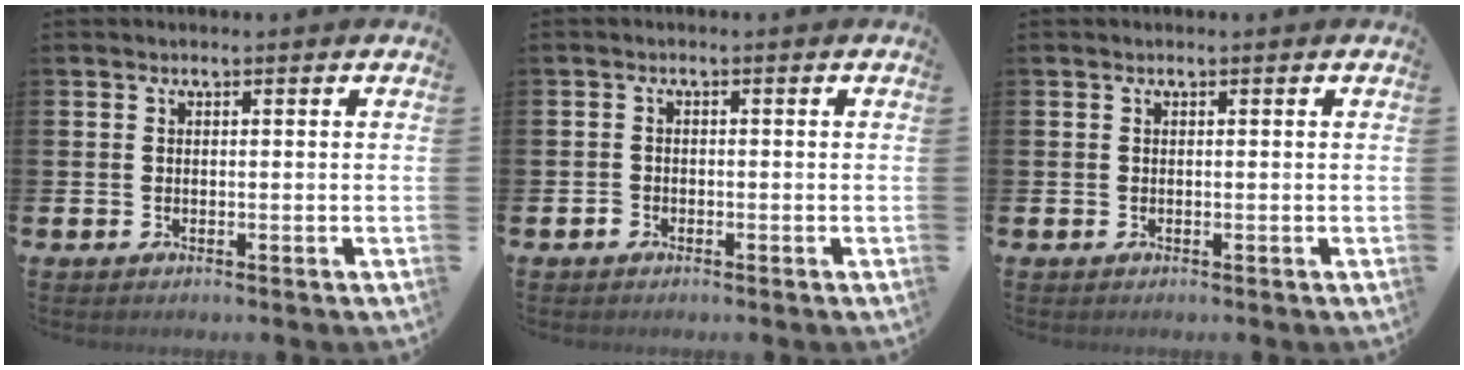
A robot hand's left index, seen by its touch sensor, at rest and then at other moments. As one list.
[{"total": 1.1, "force": [-0.8, 0.7, 0.1], "torque": [-0.003, 0.002, -0.019]}, {"total": 0.0}]